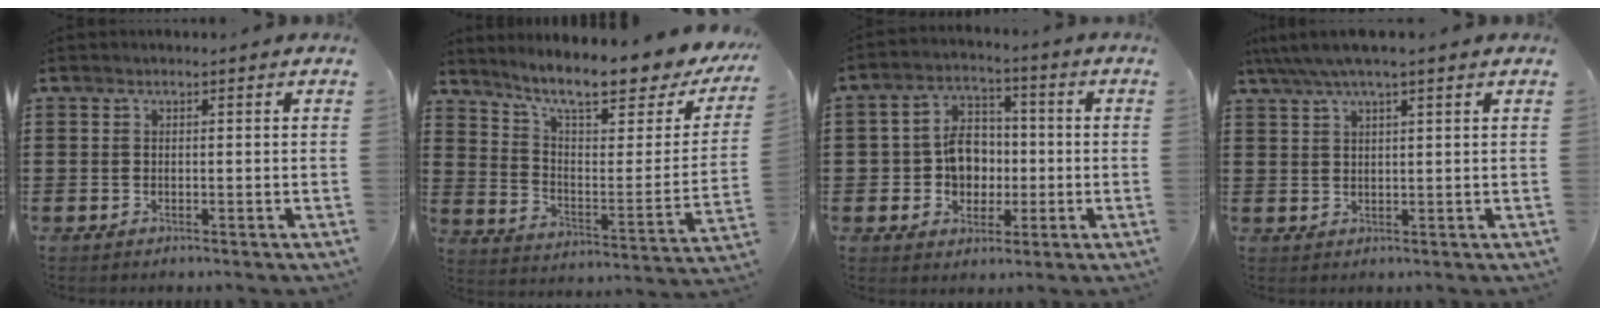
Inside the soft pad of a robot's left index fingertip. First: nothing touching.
{"total": 11.2, "force": [9.0, 1.3, 6.6], "torque": [-0.129, -0.063, 0.145]}
{"total": 7.2, "force": [-0.4, 5.9, 4.1], "torque": [-0.089, 0.014, -0.009]}
{"total": 3.4, "force": [2.3, 0.1, 2.5], "torque": [-0.053, 0.001, 0.041]}